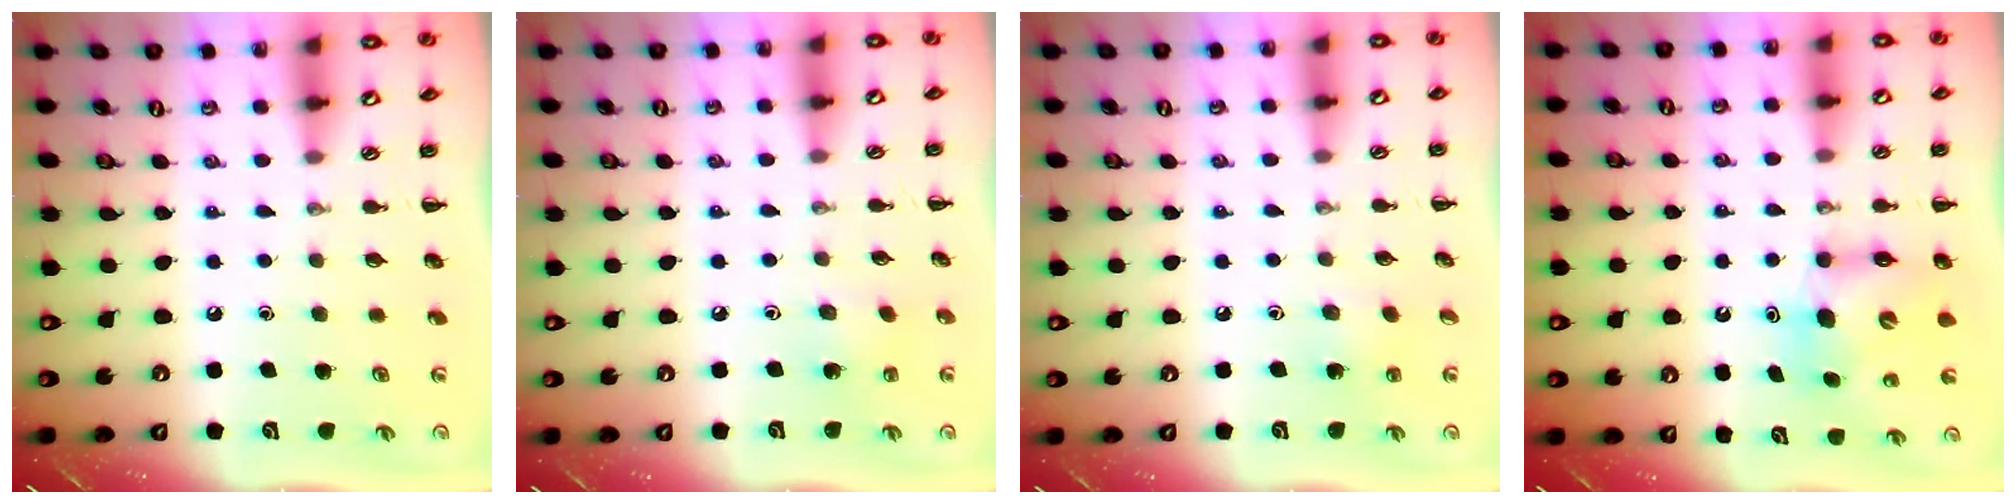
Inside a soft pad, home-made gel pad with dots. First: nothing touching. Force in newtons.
{"total": 3.1, "press": 3.0, "slide": 0.9}
{"total": 5.5, "press": 5.2, "slide": 1.6}
{"total": 7.8, "press": 7.8, "slide": 0.9}